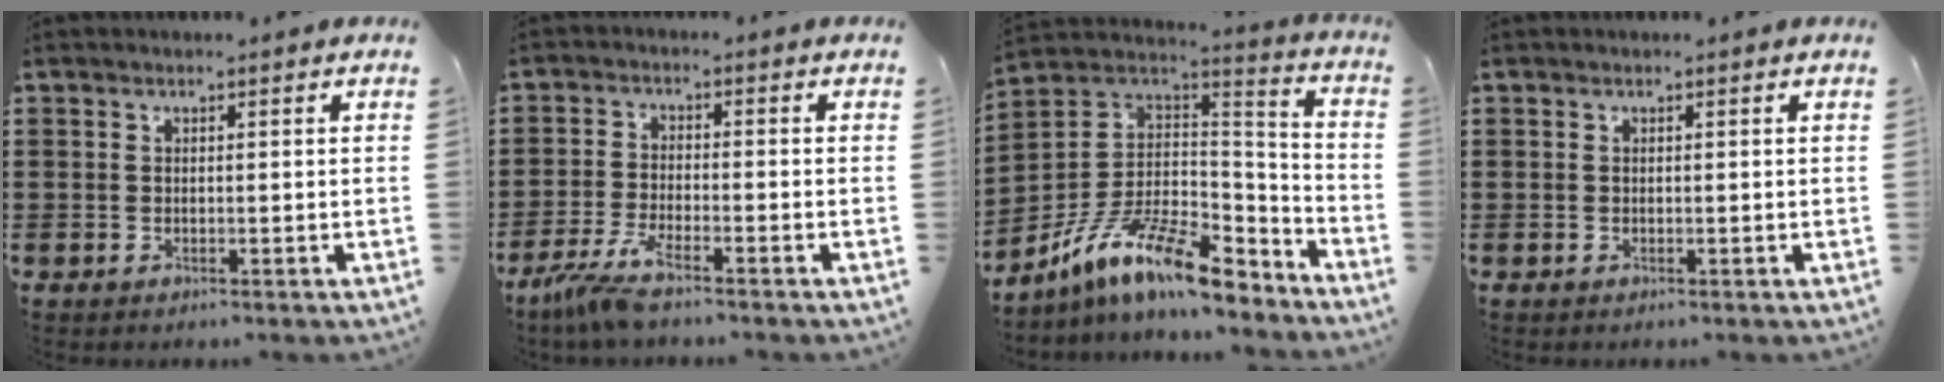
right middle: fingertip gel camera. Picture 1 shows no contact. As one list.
[{"total": 5.0, "force": [-4.0, 0.2, 3.0], "torque": [-0.077, -0.017, -0.079]}, {"total": 13.2, "force": [-9.4, 2.8, 8.8], "torque": [-0.185, 0.007, -0.185]}, {"total": 0.0}]